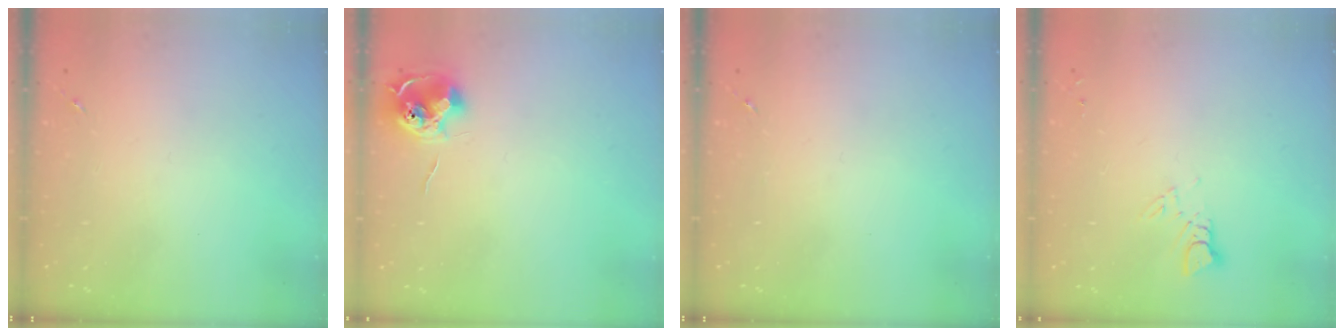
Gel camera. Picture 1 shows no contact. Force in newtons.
{"total": 9.6, "press": 9.6, "slide": 0.3}
{"total": 0.0}
{"total": 3.1, "press": 3.0, "slide": 0.3}